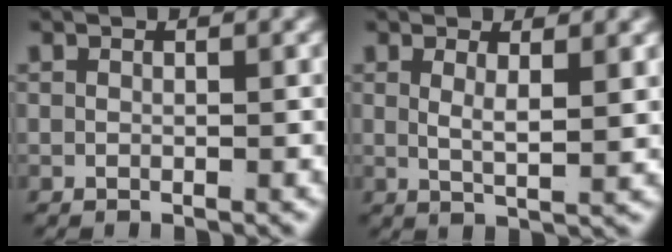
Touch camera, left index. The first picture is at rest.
{"total": 2.5, "force": [0.9, 0.0, 2.4], "torque": [-0.044, -0.016, 0.024]}